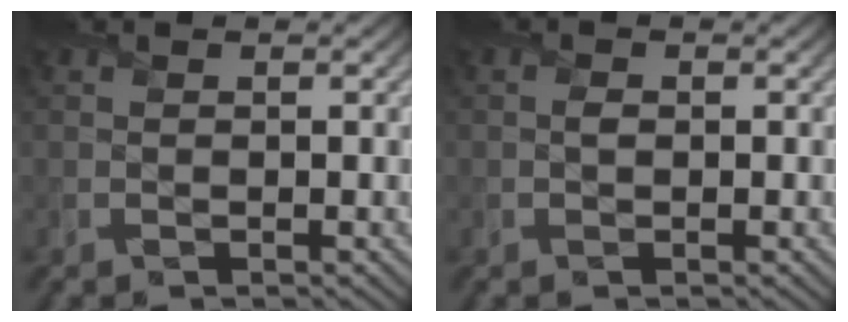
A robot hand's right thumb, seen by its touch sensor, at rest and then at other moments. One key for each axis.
{"total": 0.6, "fx": -0.1, "fy": 0.4, "fz": 0.4, "tx": -0.008, "ty": -0.001, "tz": -0.002}